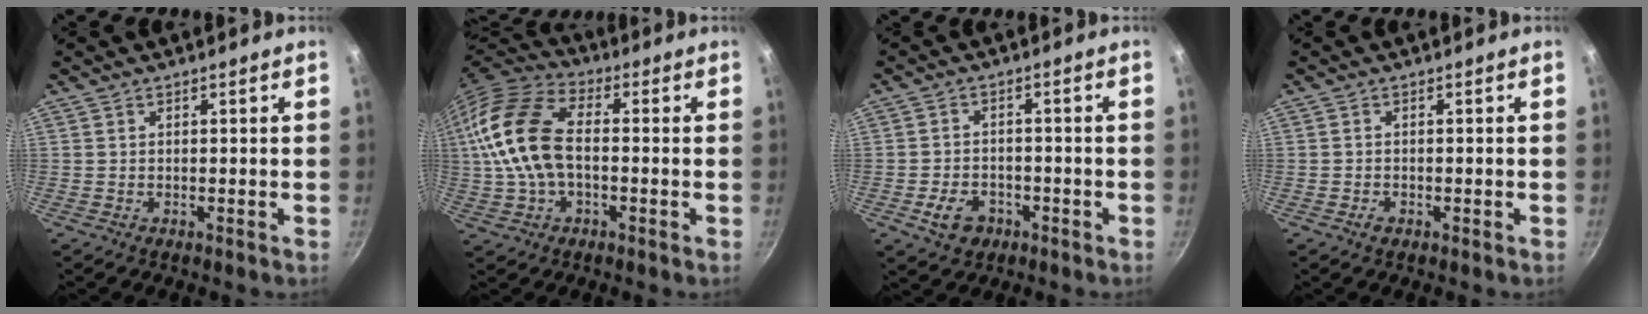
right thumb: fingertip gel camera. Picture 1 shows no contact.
{"total": 16.9, "force": [0.0, 10.1, 13.5], "torque": [-0.266, 0.034, -0.012]}
{"total": 6.2, "force": [-2.7, 4.6, 3.1], "torque": [-0.043, 0.023, -0.040]}
{"total": 1.2, "force": [-0.7, 0.8, 0.7], "torque": [-0.014, 0.002, -0.013]}